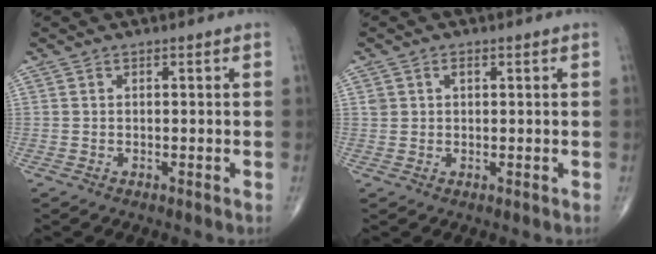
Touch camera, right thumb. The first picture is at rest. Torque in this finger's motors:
{"motor_torque": [-0.14, 0.07, 0.26, 0.14, -0.01]}